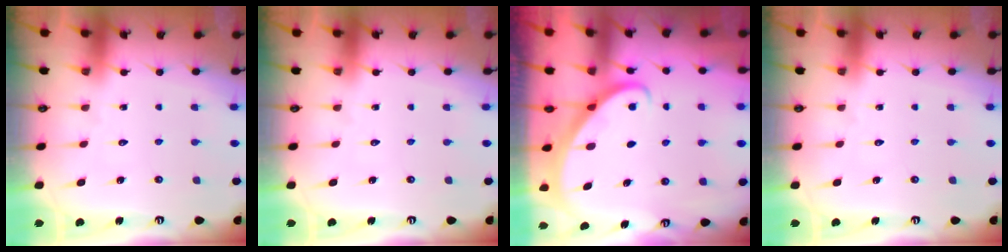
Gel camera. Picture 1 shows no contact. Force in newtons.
{"total": 0.0}
{"total": 2.8, "press": 2.8, "slide": 0.2}
{"total": 0.0}